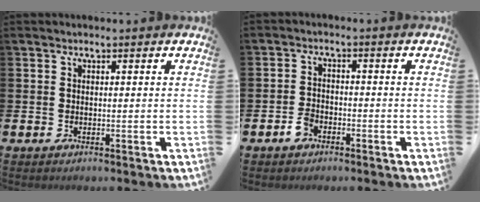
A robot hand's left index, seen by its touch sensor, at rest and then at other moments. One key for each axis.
{"total": 2.3, "fx": -1.6, "fy": 1.3, "fz": 0.9, "tx": -0.024, "ty": 0.009, "tz": -0.032}